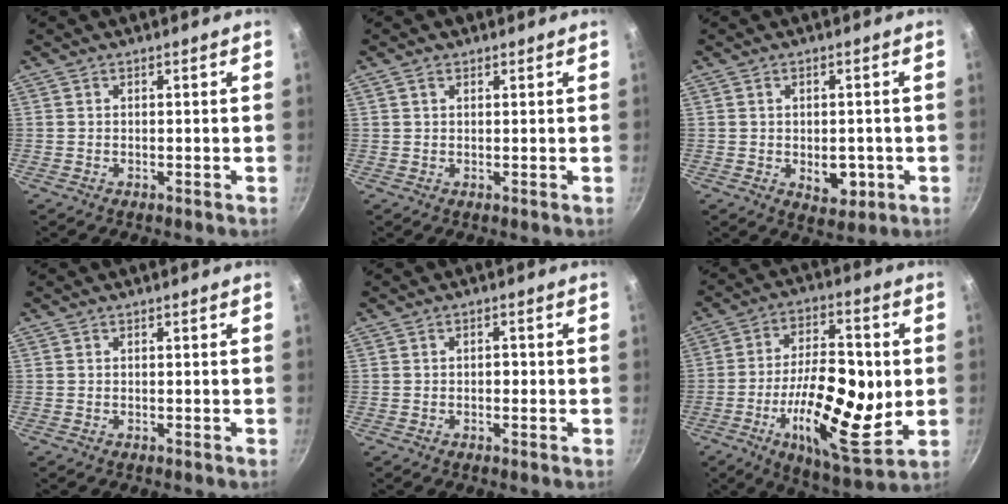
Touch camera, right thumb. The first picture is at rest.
{"total": 1.7, "force": [1.0, 1.1, 0.9], "torque": [-0.012, -0.001, 0.017]}
{"total": 5.9, "force": [-1.2, 3.7, 4.4], "torque": [-0.041, -0.003, -0.009]}
{"total": 0.0}
{"total": 1.7, "force": [-0.3, 1.1, 1.3], "torque": [-0.016, 0.003, -0.005]}
{"total": 21.2, "force": [-2.9, 8.7, 19.1], "torque": [-0.290, -0.007, -0.050]}